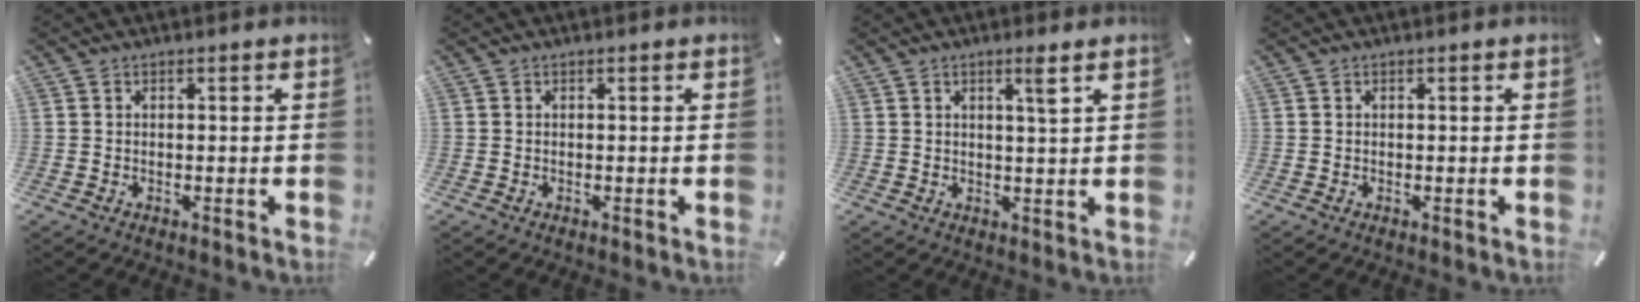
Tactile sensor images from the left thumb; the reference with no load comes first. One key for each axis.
{"total": 0.0}
{"total": 3.6, "fx": 1.9, "fy": 0.0, "fz": 3.0, "tx": -0.054, "ty": -0.005, "tz": 0.029}
{"total": 0.0}